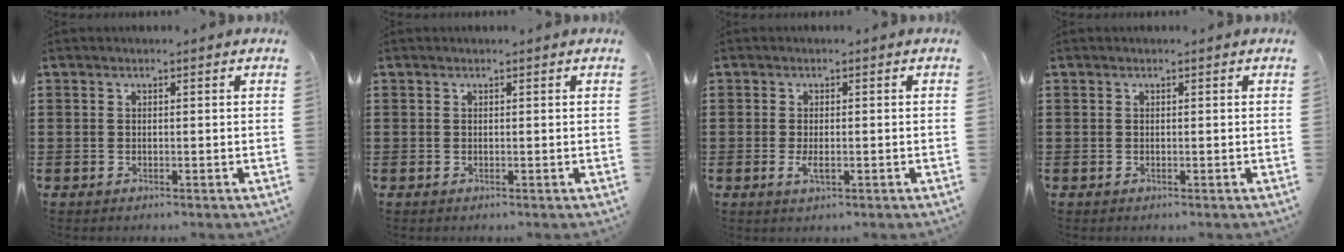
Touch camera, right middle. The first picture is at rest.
{"total": 0.0}
{"total": 2.1, "force": [-0.3, 0.8, 2.0], "torque": [-0.046, -0.005, -0.007]}
{"total": 0.0}